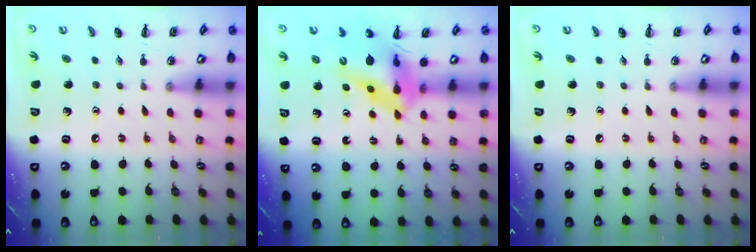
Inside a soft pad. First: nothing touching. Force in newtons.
{"total": 14.4, "press": 13.8, "slide": 4.3}
{"total": 0.0}